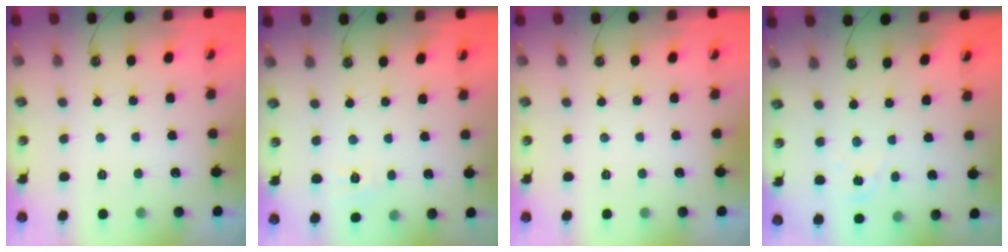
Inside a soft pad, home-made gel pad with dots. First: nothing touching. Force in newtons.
{"total": 2.9, "press": 2.9, "slide": 0.3}
{"total": 0.0}
{"total": 2.2, "press": 2.2, "slide": 0.3}